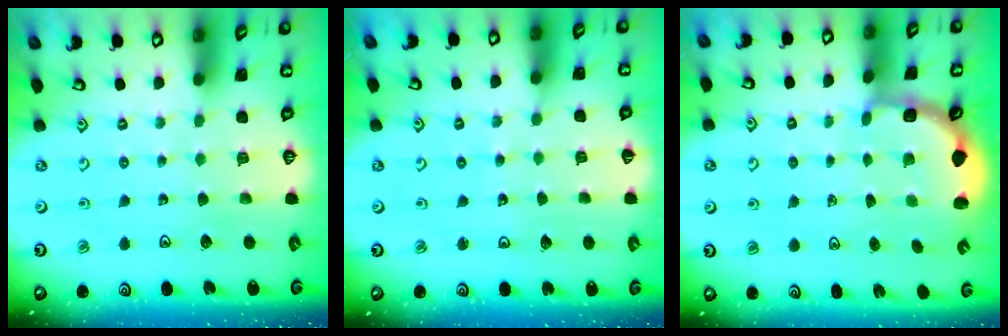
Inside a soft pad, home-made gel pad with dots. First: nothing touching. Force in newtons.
{"total": 4.9, "press": 4.9, "slide": 0.6}
{"total": 2.8, "press": 2.5, "slide": 1.4}